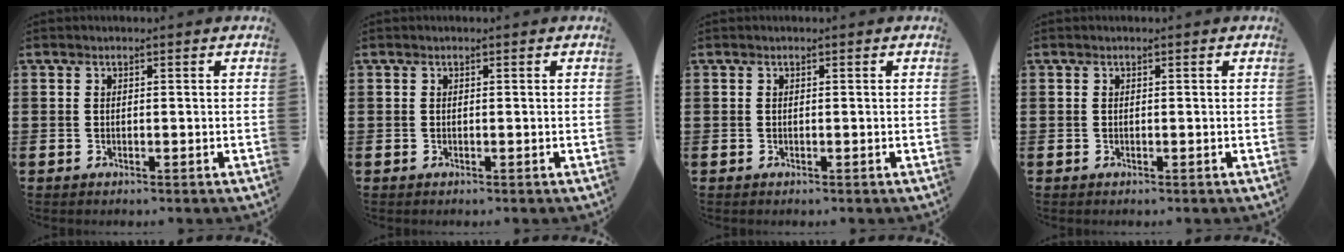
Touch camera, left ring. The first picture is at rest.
{"total": 0.0}
{"total": 0.0}
{"total": 0.0}